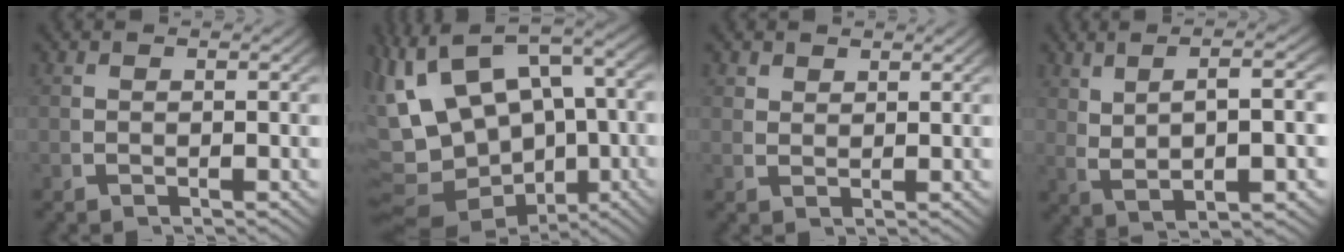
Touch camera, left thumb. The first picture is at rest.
{"total": 14.4, "force": [-0.8, 10.5, 9.8], "torque": [-0.207, -0.043, 0.012]}
{"total": 1.6, "force": [1.5, 0.4, 0.3], "torque": [-0.001, -0.005, 0.037]}
{"total": 7.3, "force": [1.5, 3.0, 6.5], "torque": [-0.116, 0.005, 0.039]}